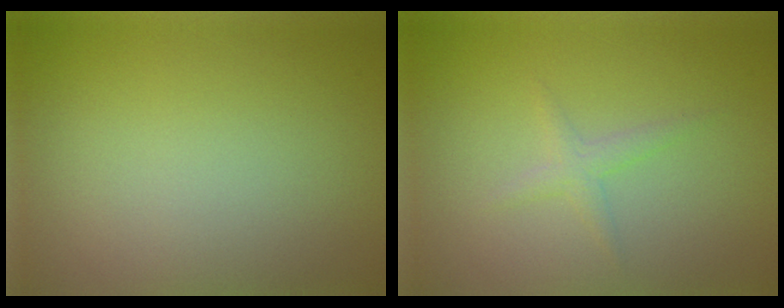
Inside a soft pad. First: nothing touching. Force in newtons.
{"total": 1.3, "press": 1.3, "slide": 0.1}